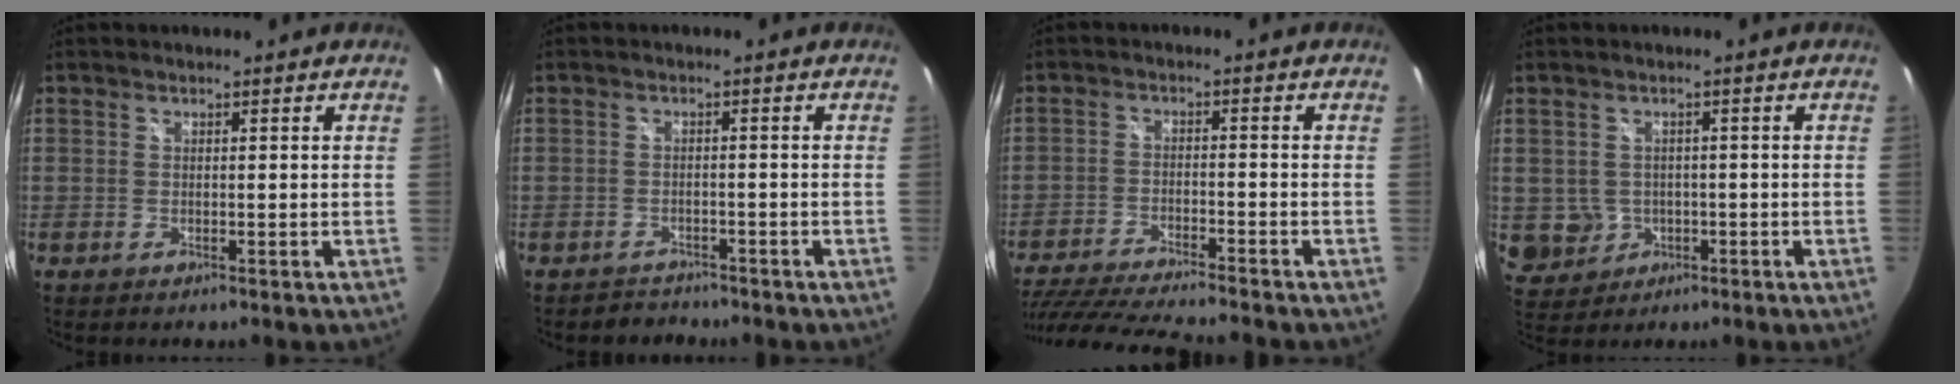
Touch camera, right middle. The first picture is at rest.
{"total": 2.9, "force": [-2.5, 1.3, -0.3], "torque": [-0.002, 0.008, -0.039]}
{"total": 16.6, "force": [-14.5, 1.7, 7.8], "torque": [-0.164, -0.037, -0.238]}
{"total": 5.3, "force": [-0.7, 5.0, 1.4], "torque": [-0.042, 0.004, 0.003]}